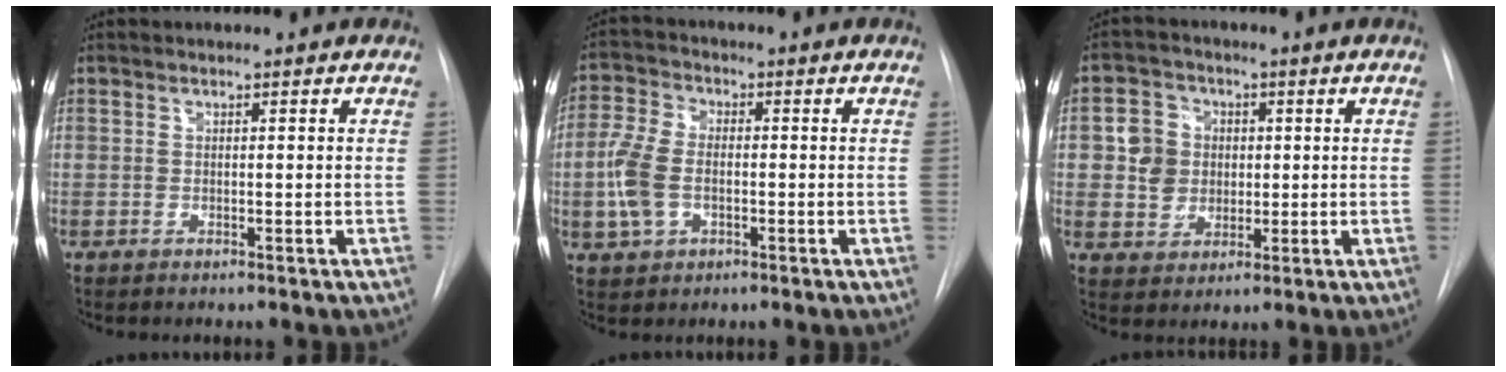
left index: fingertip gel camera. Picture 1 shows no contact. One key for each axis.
{"total": 7.3, "fx": -1.4, "fy": 4.7, "fz": 5.4, "tx": -0.142, "ty": 0.009, "tz": -0.028}
{"total": 6.7, "fx": 0.6, "fy": 6.3, "fz": 2.3, "tx": -0.052, "ty": 0.023, "tz": 0.017}